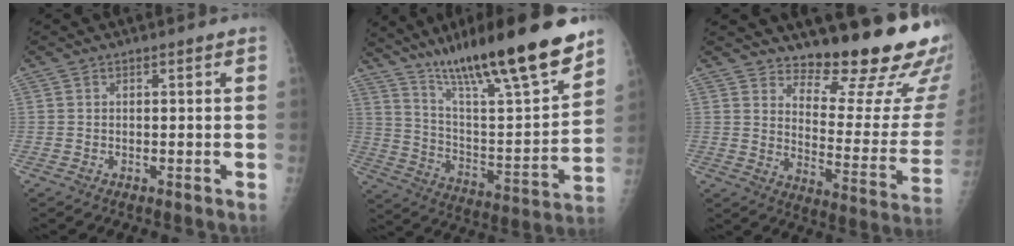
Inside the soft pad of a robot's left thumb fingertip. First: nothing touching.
{"total": 25.8, "force": [18.9, 3.8, 17.1], "torque": [-0.254, -0.071, 0.317]}
{"total": 20.0, "force": [16.1, 5.1, 10.8], "torque": [-0.102, -0.152, 0.210]}